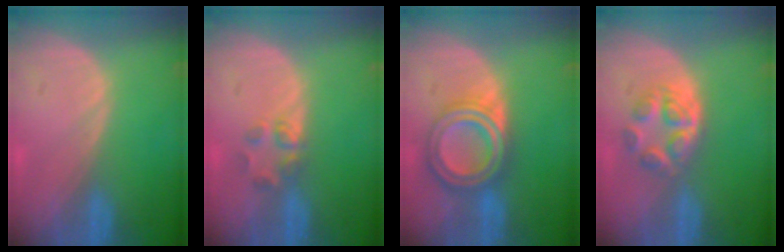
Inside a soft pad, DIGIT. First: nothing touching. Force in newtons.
{"total": 2.7, "press": 2.6, "slide": 0.9}
{"total": 7.5, "press": 7.5, "slide": 0.5}
{"total": 5.9, "press": 5.1, "slide": 2.9}